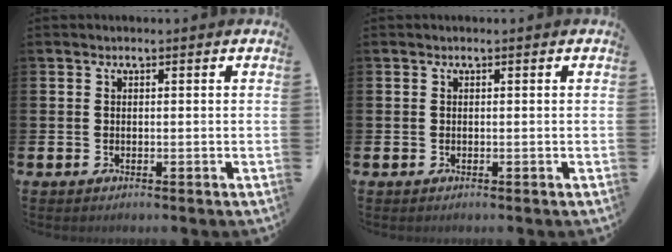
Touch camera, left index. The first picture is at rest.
{"total": 0.0}